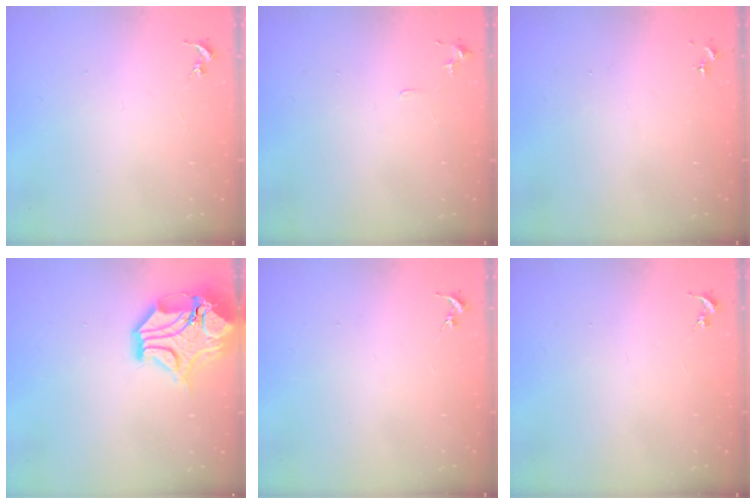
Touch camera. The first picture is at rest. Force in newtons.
{"total": 5.7, "press": 5.6, "slide": 0.6}
{"total": 0.0}
{"total": 17.9, "press": 17.7, "slide": 2.6}
{"total": 0.0}
{"total": 0.0}